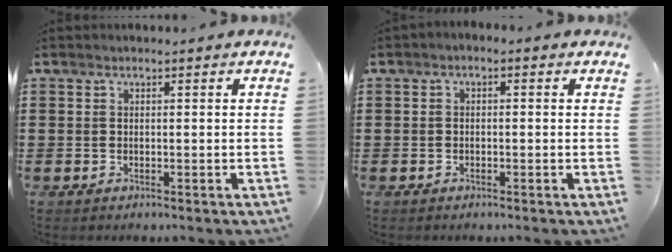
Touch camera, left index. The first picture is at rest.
{"total": 0.9, "force": [-0.8, 0.2, 0.4], "torque": [-0.010, -0.002, -0.015]}